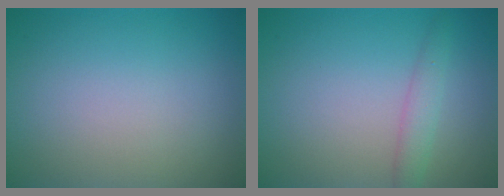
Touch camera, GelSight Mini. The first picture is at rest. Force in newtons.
{"total": 1.8, "press": 1.8, "slide": 0.0}